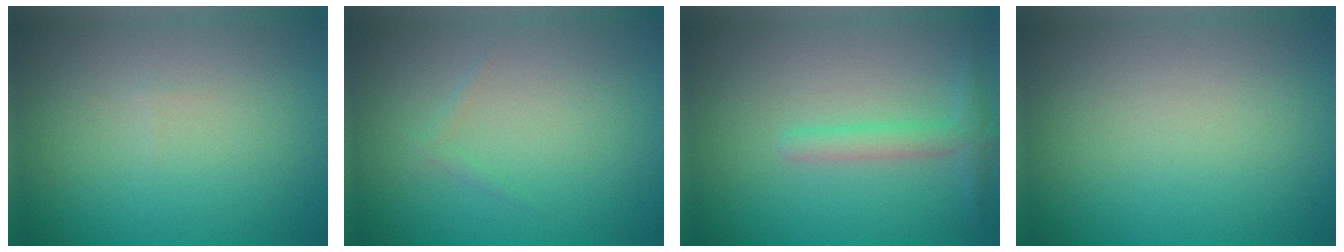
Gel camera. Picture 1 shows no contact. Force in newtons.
{"total": 0.6, "press": 0.6, "slide": 0.0}
{"total": 2.0, "press": 2.0, "slide": 0.1}
{"total": 0.0}